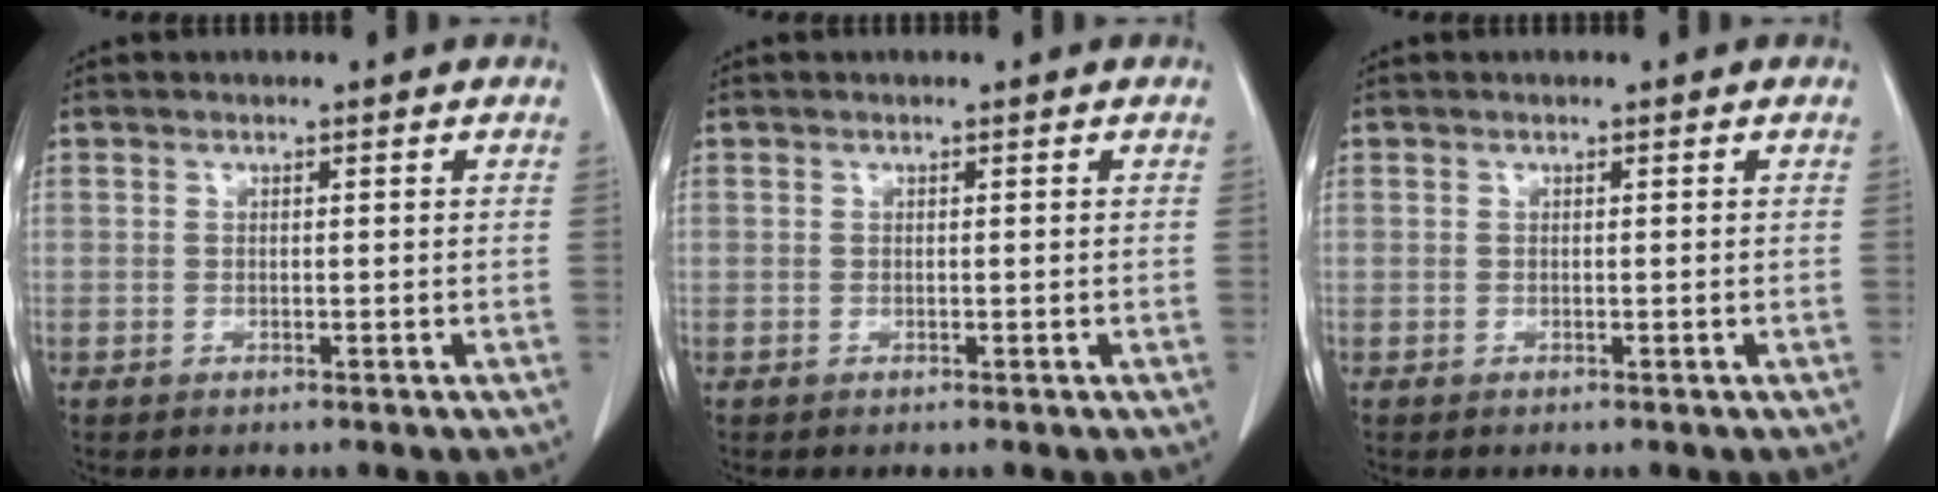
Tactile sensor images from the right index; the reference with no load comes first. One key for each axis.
{"total": 0.0}
{"total": 0.0}